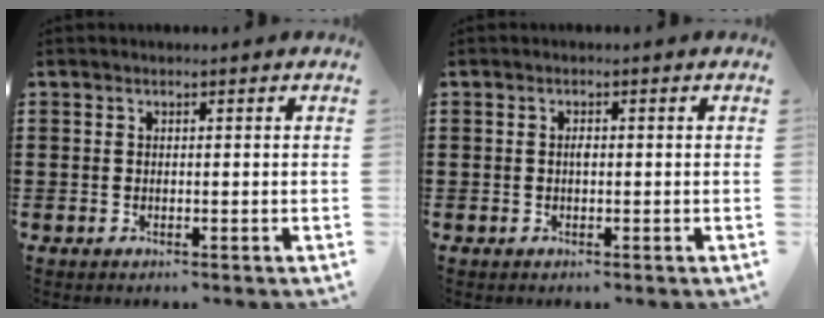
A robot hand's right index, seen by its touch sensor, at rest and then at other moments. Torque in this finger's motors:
{"motor_torque": [0.31, -0.40, 0.13, 0.04]}